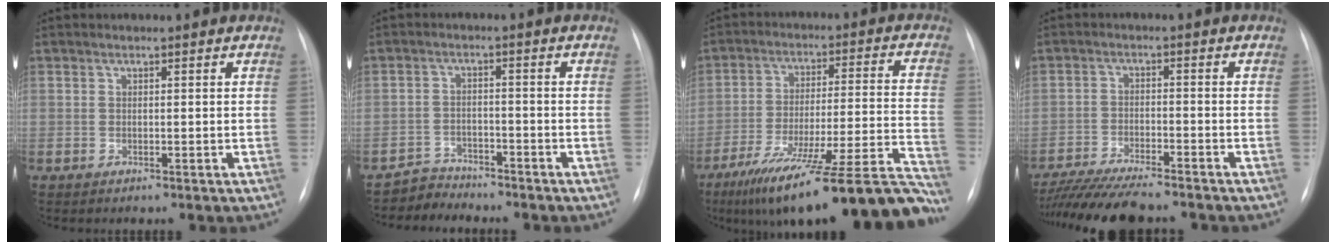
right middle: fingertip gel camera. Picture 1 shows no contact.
{"total": 3.6, "force": [-3.3, 1.0, -1.3], "torque": [0.027, -0.003, -0.059]}
{"total": 26.7, "force": [-21.6, 0.8, 15.8], "torque": [-0.161, -0.007, -0.323]}
{"total": 12.4, "force": [-11.0, 1.0, 5.8], "torque": [-0.093, -0.022, -0.173]}